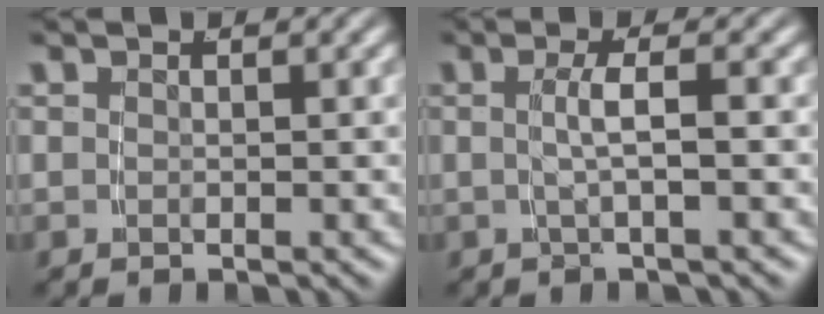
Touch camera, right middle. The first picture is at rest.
{"total": 2.1, "force": [-0.4, -0.5, 2.0], "torque": [-0.035, 0.002, -0.004]}